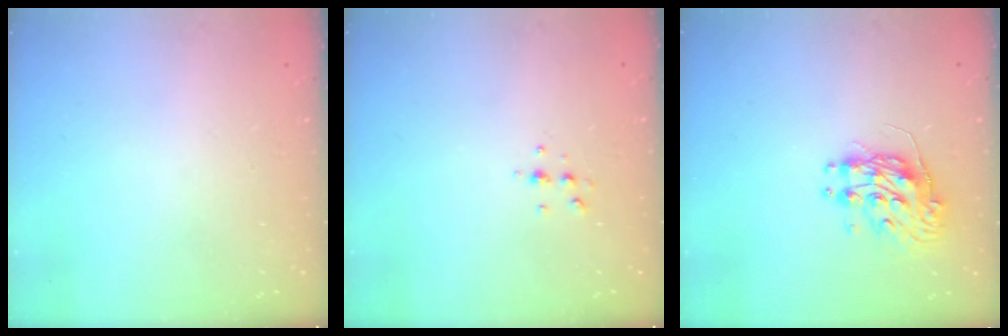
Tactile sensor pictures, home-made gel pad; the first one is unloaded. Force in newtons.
{"total": 4.7, "press": 4.6, "slide": 1.0}
{"total": 9.6, "press": 9.6, "slide": 0.4}